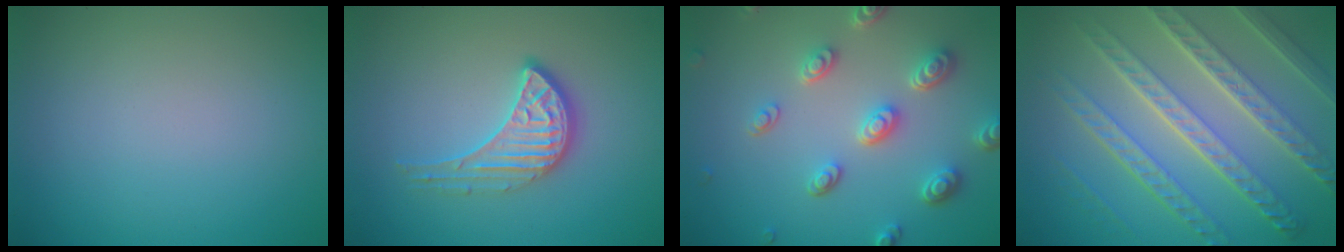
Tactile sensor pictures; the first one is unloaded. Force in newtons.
{"total": 3.2, "press": 2.9, "slide": 1.2}
{"total": 4.8, "press": 3.7, "slide": 3.1}
{"total": 8.7, "press": 6.2, "slide": 6.0}